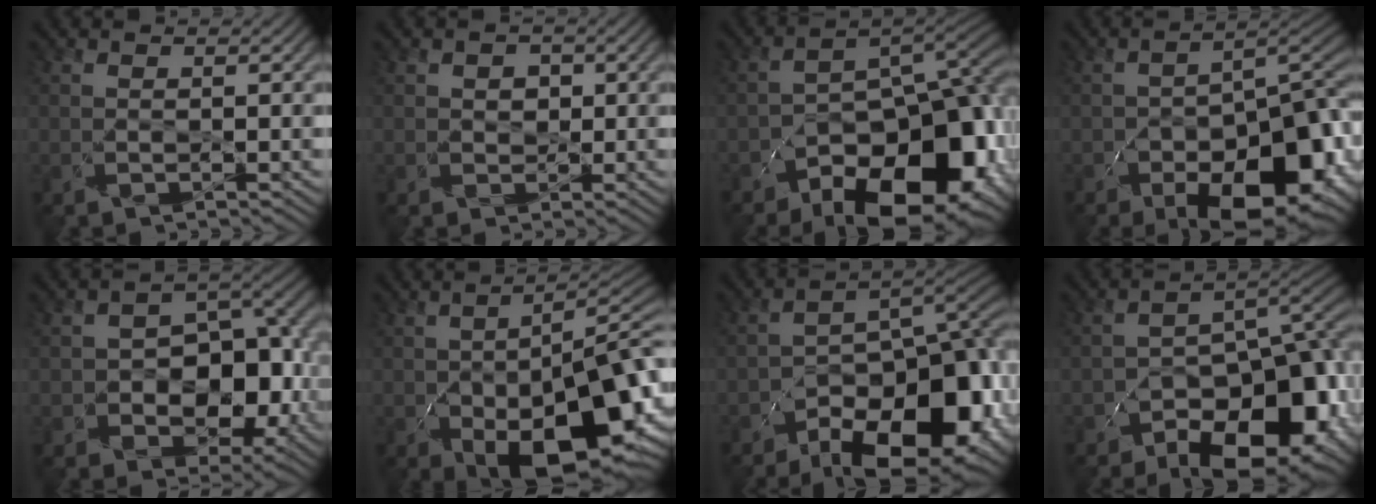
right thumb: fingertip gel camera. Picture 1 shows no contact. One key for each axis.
{"total": 2.1, "fx": 0.5, "fy": 2.0, "fz": 0.4, "tx": 0.009, "ty": -0.001, "tz": 0.011}
{"total": 17.8, "fx": -10.2, "fy": 9.0, "fz": 11.4, "tx": -0.141, "ty": -0.023, "tz": -0.145}
{"total": 17.1, "fx": -9.4, "fy": 8.2, "fz": 11.6, "tx": -0.141, "ty": -0.017, "tz": -0.131}
{"total": 10.3, "fx": -2.8, "fy": 7.2, "fz": 6.8, "tx": -0.075, "ty": -0.011, "tz": -0.030}
{"total": 15.5, "fx": -6.0, "fy": 7.6, "fz": 12.1, "tx": -0.173, "ty": -0.040, "tz": -0.075}
{"total": 17.5, "fx": -10.5, "fy": 8.3, "fz": 11.3, "tx": -0.133, "ty": -0.016, "tz": -0.149}
{"total": 16.2, "fx": -9.8, "fy": 8.5, "fz": 9.6, "tx": -0.119, "ty": -0.020, "tz": -0.133}